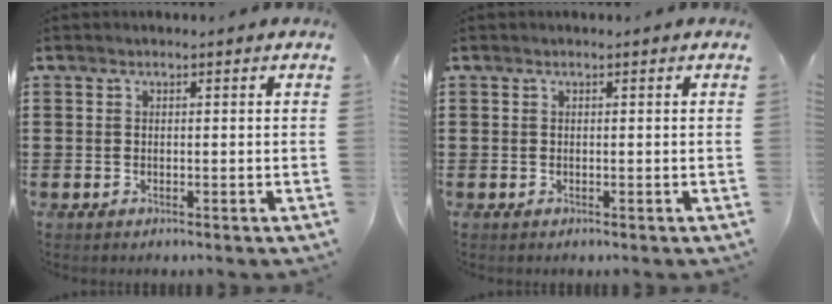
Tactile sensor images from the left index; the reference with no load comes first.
{"total": 0.0}